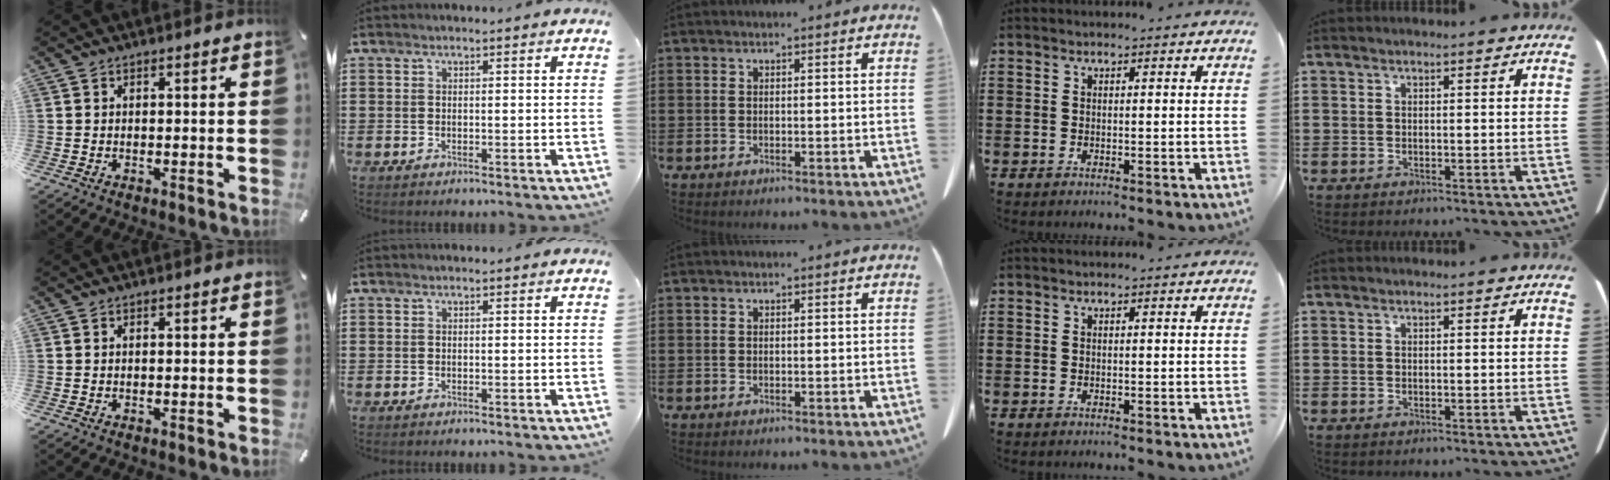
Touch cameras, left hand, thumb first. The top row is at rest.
{}